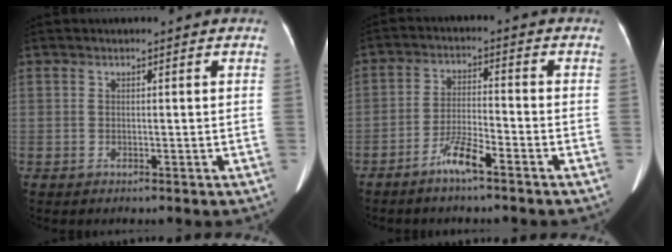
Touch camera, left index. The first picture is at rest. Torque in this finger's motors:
{"motor_torque": [-0.01, -0.01, 0.07, 0.01]}